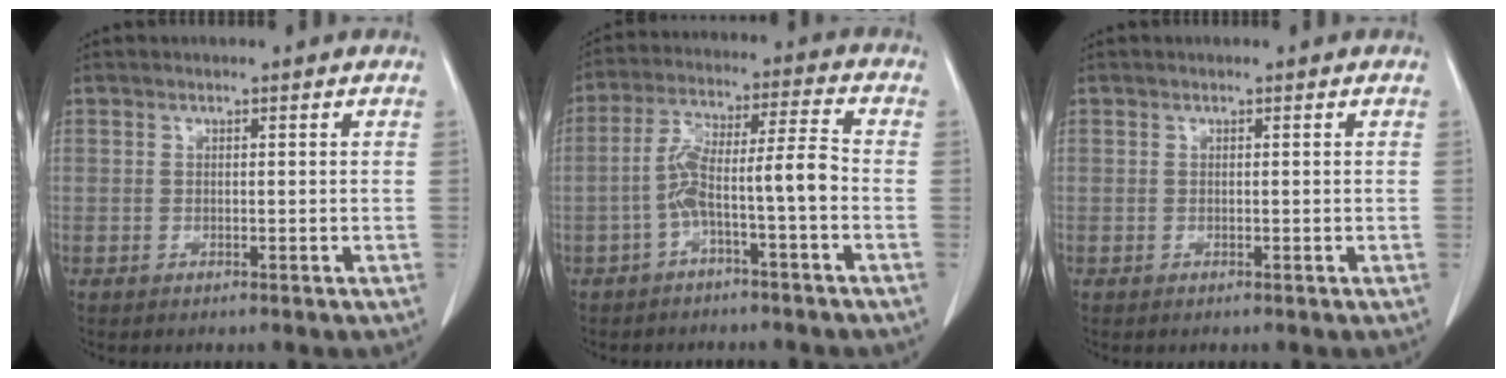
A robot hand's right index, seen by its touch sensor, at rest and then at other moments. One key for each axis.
{"total": 8.1, "fx": -2.8, "fy": 0.2, "fz": 7.6, "tx": -0.141, "ty": 0.037, "tz": -0.047}
{"total": 0.0}